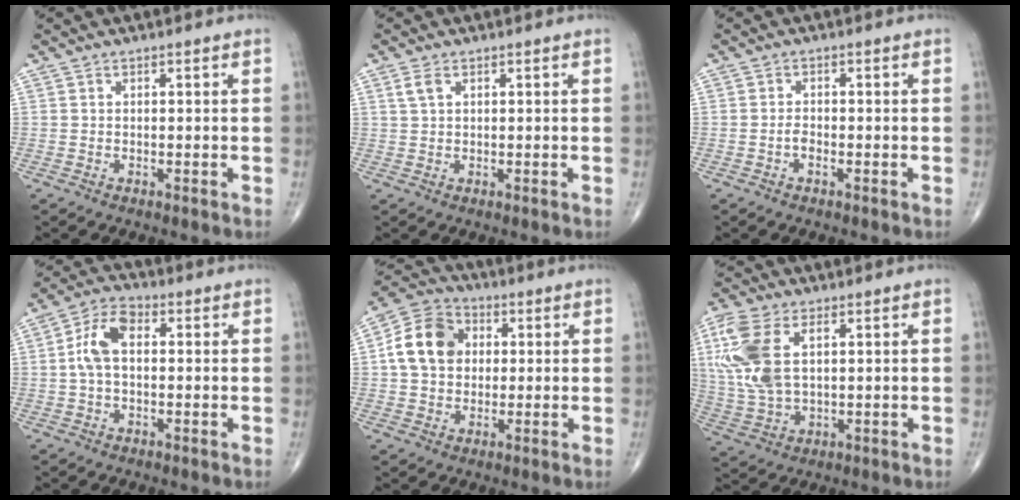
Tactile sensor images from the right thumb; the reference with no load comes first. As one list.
[{"total": 2.1, "force": [1.0, 1.1, 1.5], "torque": [-0.035, 0.007, 0.024]}, {"total": 1.6, "force": [-0.7, 0.8, 1.2], "torque": [-0.022, 0.006, -0.015]}, {"total": 7.9, "force": [0.7, 4.6, 6.3], "torque": [-0.124, 0.024, 0.006]}, {"total": 11.8, "force": [1.6, 9.3, 7.1], "torque": [-0.111, 0.015, 0.018]}, {"total": 13.9, "force": [3.7, 7.7, 11.0], "torque": [-0.259, 0.002, 0.076]}]